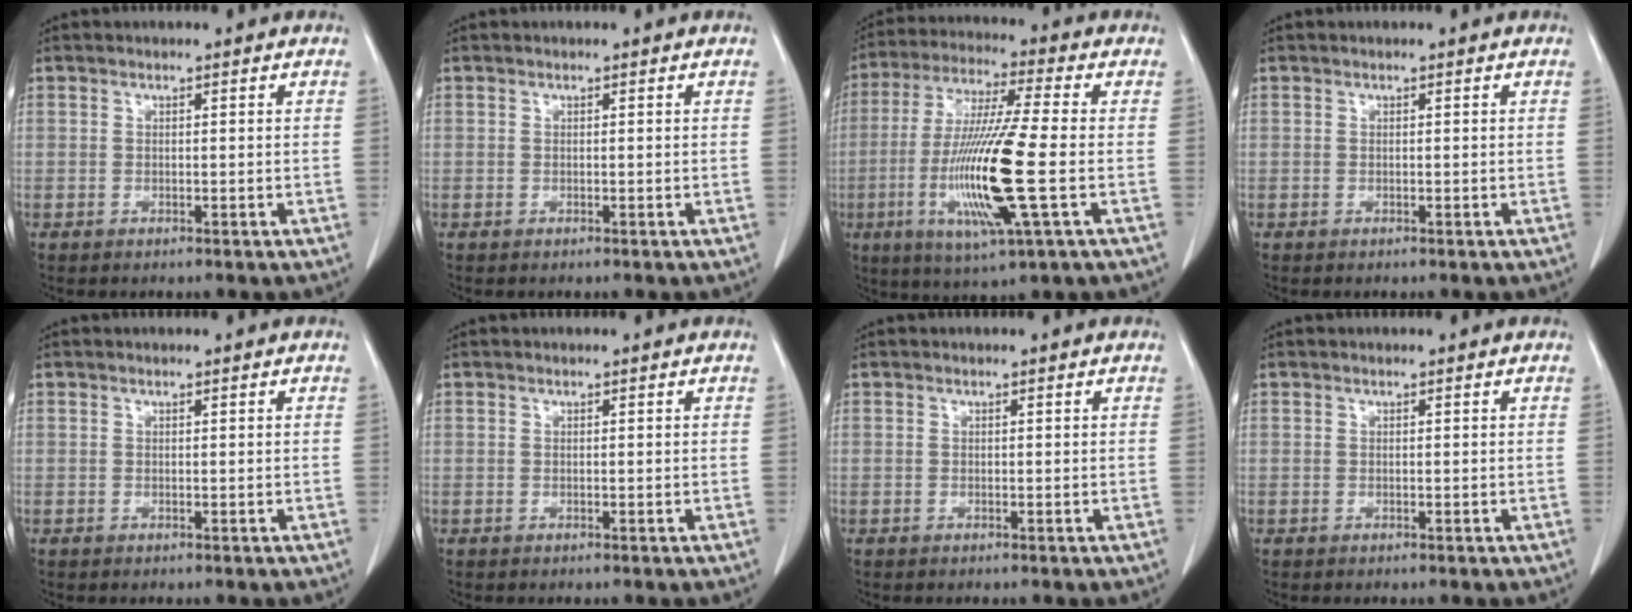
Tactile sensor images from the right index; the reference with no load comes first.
{"total": 0.0}
{"total": 16.2, "force": [-3.4, 0.3, 15.8], "torque": [-0.322, -0.019, -0.067]}
{"total": 0.0}
{"total": 0.0}
{"total": 0.0}
{"total": 0.0}
{"total": 0.0}